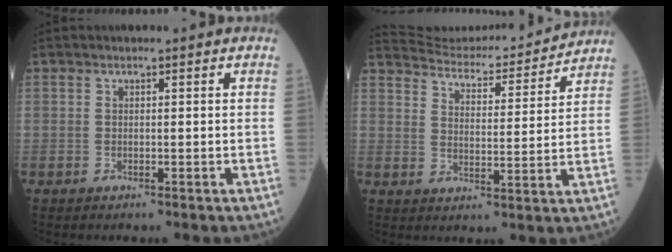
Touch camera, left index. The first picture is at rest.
{"total": 16.7, "force": [16.3, 1.2, 3.2], "torque": [-0.050, -0.020, 0.222]}